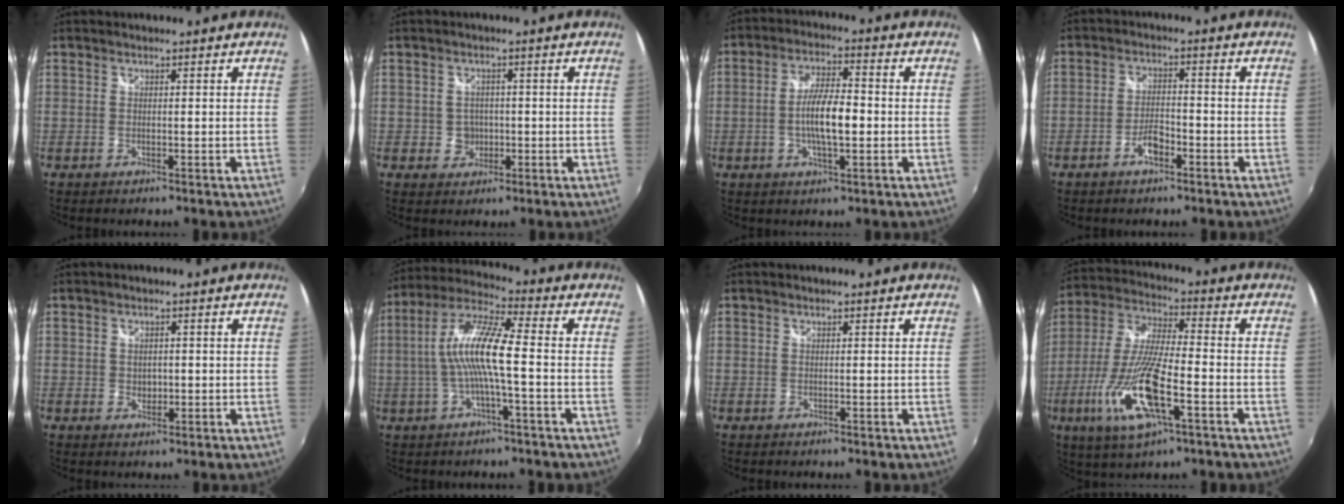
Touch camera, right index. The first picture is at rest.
{"total": 3.3, "force": [-0.5, 3.2, 0.7], "torque": [-0.015, 0.006, -0.005]}
{"total": 8.4, "force": [-1.3, 2.4, 7.9], "torque": [-0.149, 0.003, -0.023]}
{"total": 4.1, "force": [-2.5, 1.6, 2.9], "torque": [-0.065, 0.005, -0.043]}
{"total": 2.3, "force": [-0.1, 1.9, 1.4], "torque": [-0.021, 0.000, -0.001]}
{"total": 11.3, "force": [-1.2, 1.3, 11.2], "torque": [-0.222, 0.014, -0.024]}
{"total": 0.0}
{"total": 16.9, "force": [-6.3, 4.4, 15.1], "torque": [-0.320, -0.022, -0.124]}